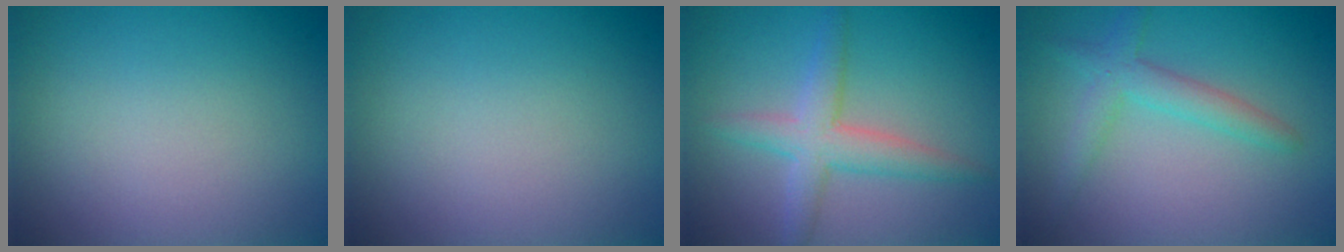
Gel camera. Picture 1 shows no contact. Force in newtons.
{"total": 0.0}
{"total": 3.5, "press": 3.5, "slide": 0.3}
{"total": 2.7, "press": 2.7, "slide": 0.0}